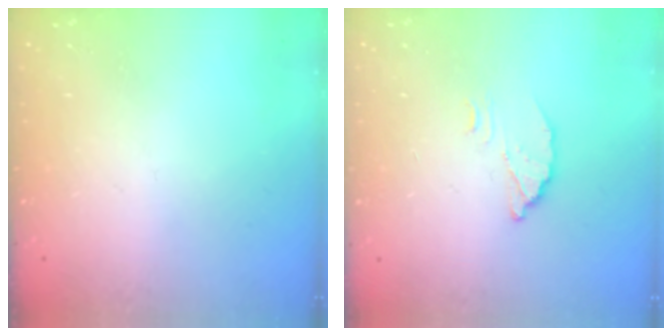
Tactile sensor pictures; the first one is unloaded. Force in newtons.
{"total": 3.7, "press": 3.7, "slide": 0.1}